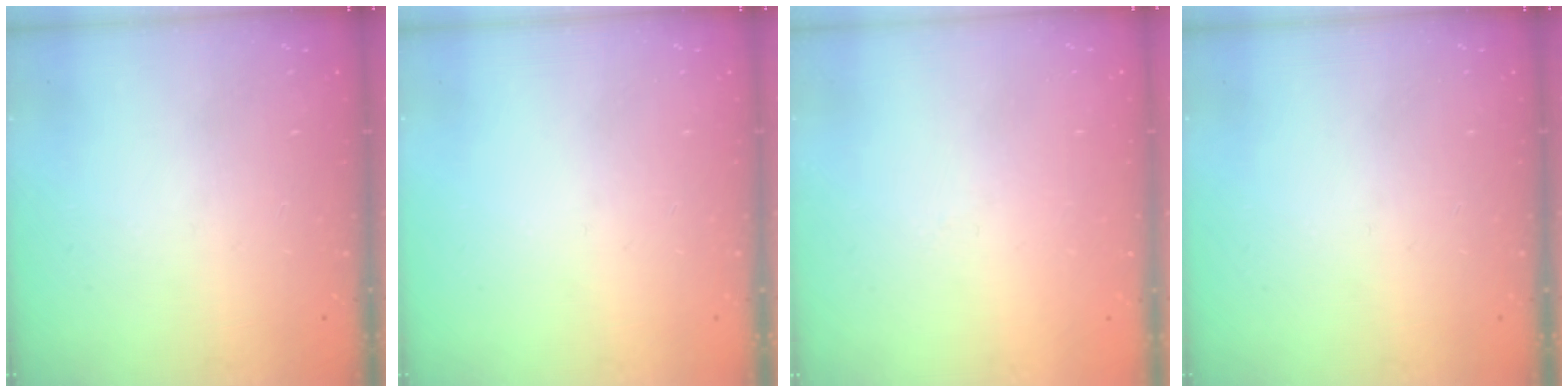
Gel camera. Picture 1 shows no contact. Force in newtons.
{"total": 0.0}
{"total": 1.8, "press": 1.6, "slide": 0.6}
{"total": 0.0}